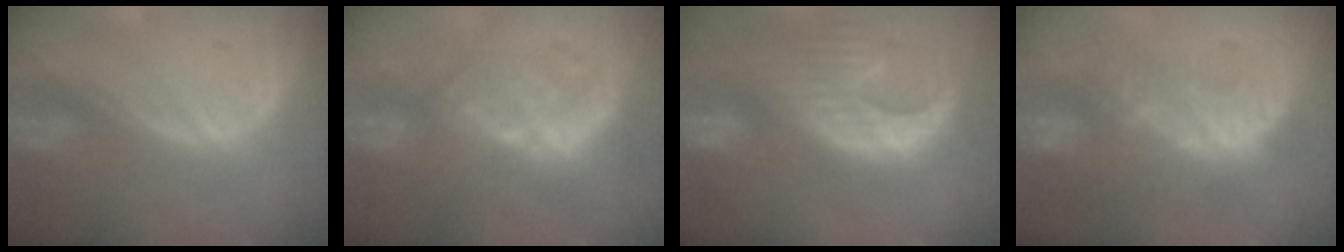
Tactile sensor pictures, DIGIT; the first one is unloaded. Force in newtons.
{"total": 9.6, "press": 8.5, "slide": 4.4}
{"total": 13.2, "press": 11.3, "slide": 6.8}
{"total": 9.1, "press": 8.3, "slide": 3.8}